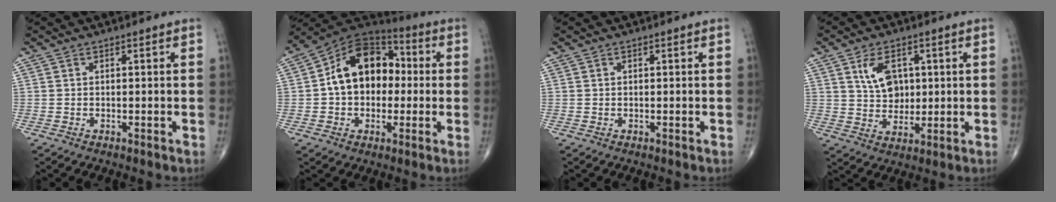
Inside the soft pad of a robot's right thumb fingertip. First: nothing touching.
{"total": 16.2, "force": [0.7, 11.6, 11.3], "torque": [-0.141, 0.038, 0.000]}
{"total": 0.0}
{"total": 7.5, "force": [2.4, 5.1, 4.9], "torque": [-0.061, -0.012, 0.048]}